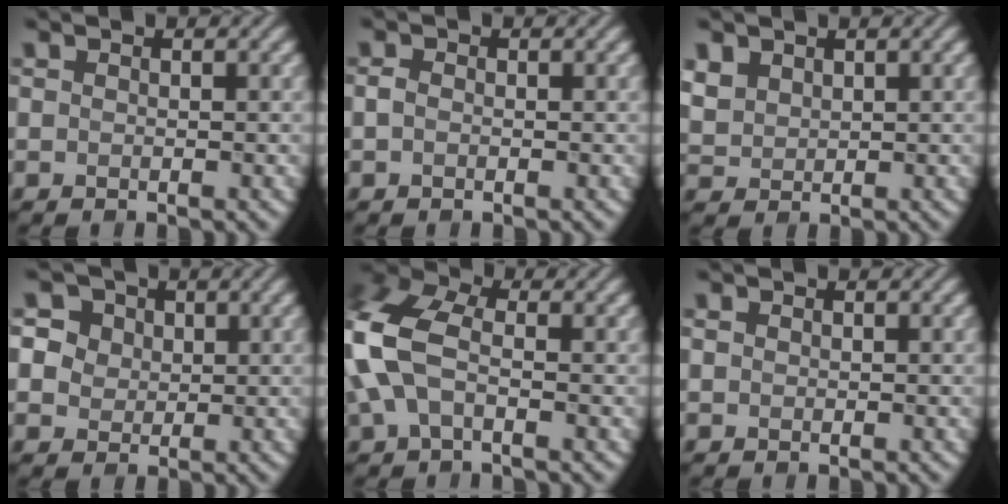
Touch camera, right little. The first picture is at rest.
{"total": 0.8, "force": [-0.5, 0.5, 0.4], "torque": [-0.009, 0.002, -0.010]}
{"total": 2.3, "force": [1.0, 1.8, 1.0], "torque": [-0.037, 0.000, 0.033]}
{"total": 8.4, "force": [3.9, 6.5, 3.5], "torque": [-0.076, 0.031, 0.055]}
{"total": 8.1, "force": [-0.3, 5.0, 6.4], "torque": [-0.185, 0.014, -0.015]}
{"total": 0.5, "force": [-0.2, 0.5, 0.1], "torque": [0.001, 0.003, -0.008]}